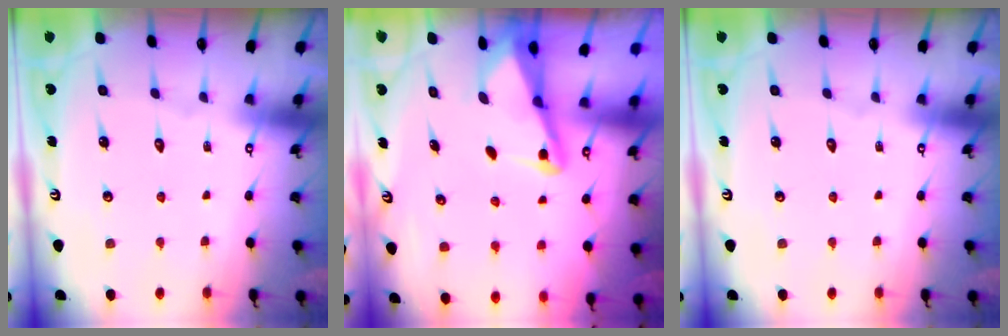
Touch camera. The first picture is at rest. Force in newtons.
{"total": 2.5, "press": 2.5, "slide": 0.6}
{"total": 0.0}